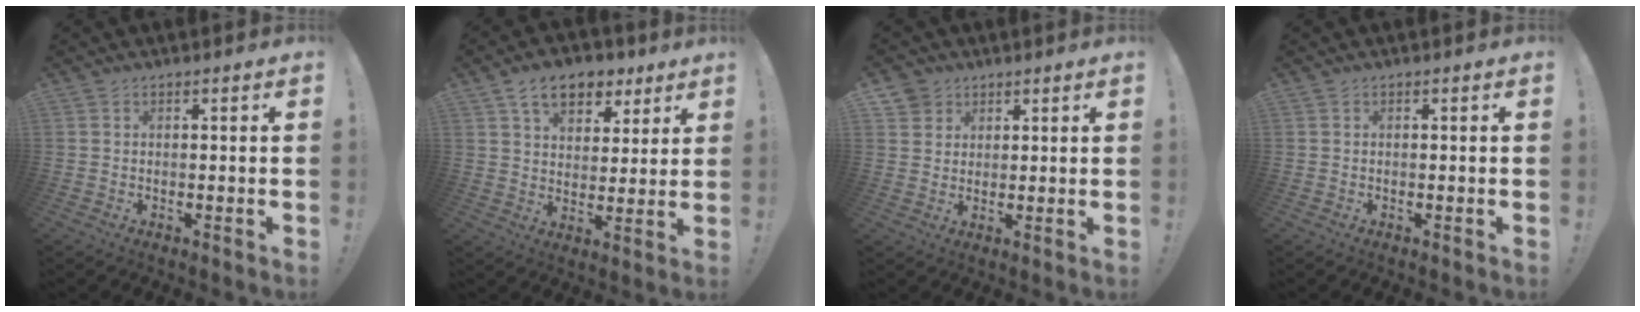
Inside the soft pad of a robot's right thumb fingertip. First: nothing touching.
{"total": 11.8, "force": [6.7, 7.6, 6.0], "torque": [-0.090, -0.027, 0.126]}
{"total": 4.7, "force": [2.5, 3.9, 0.2], "torque": [0.001, -0.019, 0.049]}
{"total": 0.0}